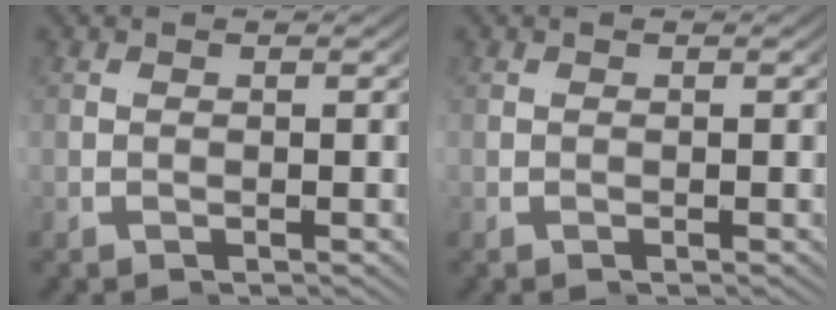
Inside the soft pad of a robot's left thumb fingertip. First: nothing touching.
{"total": 0.0}